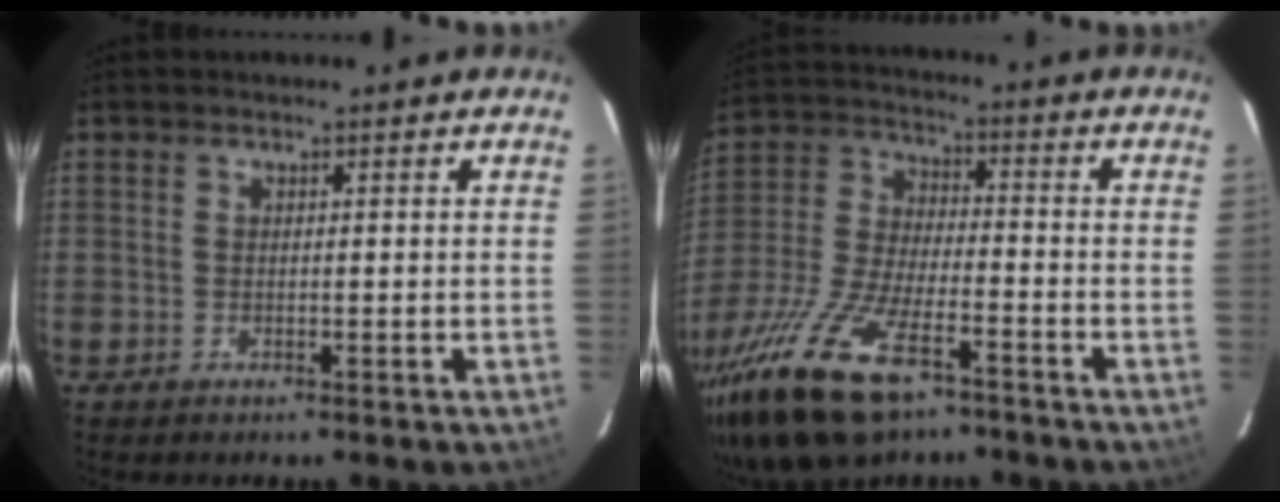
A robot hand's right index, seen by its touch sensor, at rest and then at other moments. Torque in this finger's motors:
{"motor_torque": [2.03, -0.11, 0.59, 0.21]}